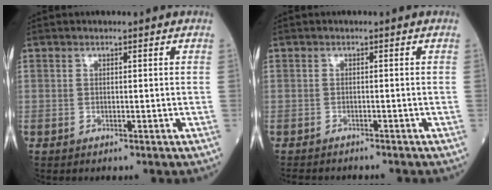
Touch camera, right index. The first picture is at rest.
{"total": 3.6, "force": [-3.4, 0.9, 0.6], "torque": [-0.004, -0.006, -0.051]}